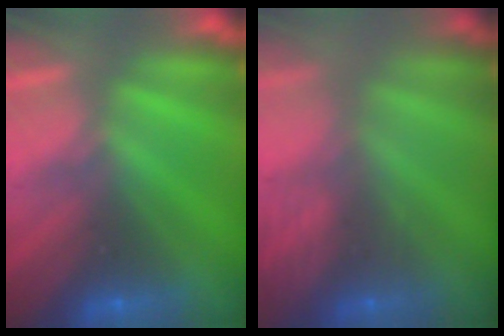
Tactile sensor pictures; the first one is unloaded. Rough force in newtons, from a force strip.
{"total": 2.8}